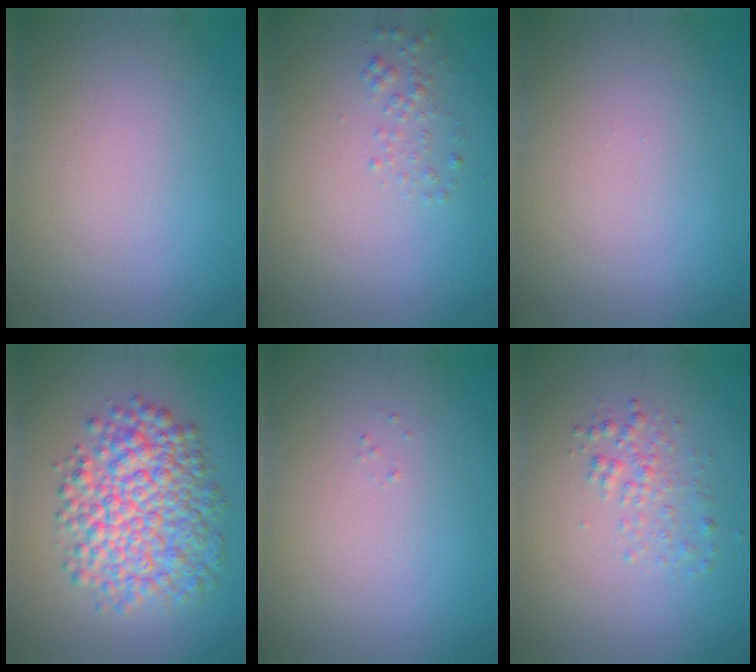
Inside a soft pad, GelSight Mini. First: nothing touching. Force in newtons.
{"total": 1.2, "press": 1.2, "slide": 0.1}
{"total": 0.0}
{"total": 7.6, "press": 7.6, "slide": 0.2}
{"total": 0.0}
{"total": 1.8, "press": 1.8, "slide": 0.0}